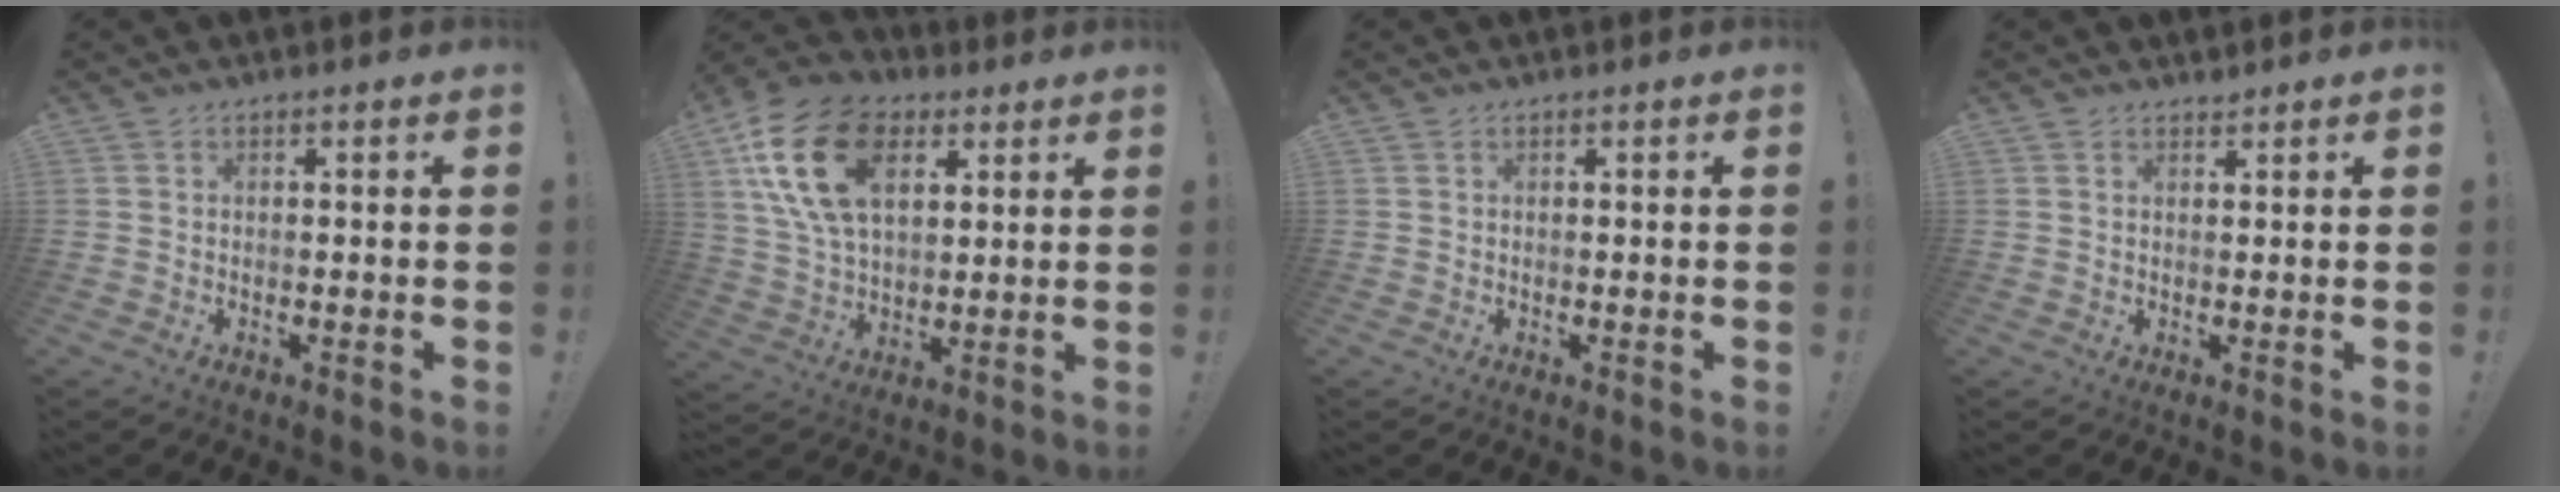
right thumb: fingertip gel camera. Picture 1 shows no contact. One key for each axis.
{"total": 20.4, "fx": 8.2, "fy": 12.7, "fz": 13.6, "tx": -0.256, "ty": -0.023, "tz": 0.146}
{"total": 0.0}
{"total": 0.9, "fx": 0.9, "fy": 0.2, "fz": 0.0, "tx": 0.001, "ty": -0.003, "tz": 0.017}